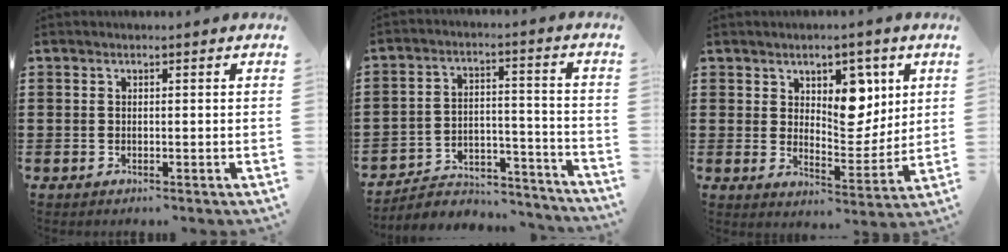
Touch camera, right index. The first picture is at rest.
{"total": 4.4, "force": [-4.2, 1.2, 0.8], "torque": [-0.018, 0.009, -0.086]}
{"total": 7.5, "force": [3.8, 4.8, 4.3], "torque": [-0.065, -0.014, 0.060]}